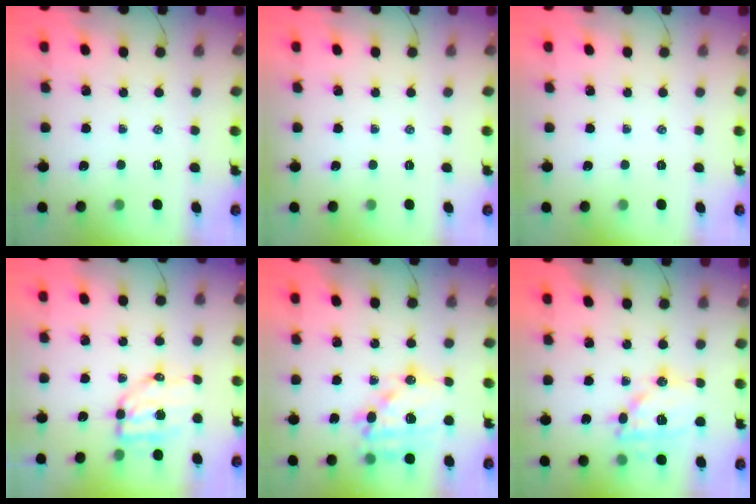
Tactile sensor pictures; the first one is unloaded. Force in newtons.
{"total": 0.0}
{"total": 0.0}
{"total": 6.6, "press": 6.5, "slide": 1.3}
{"total": 17.4, "press": 17.1, "slide": 3.2}
{"total": 15.7, "press": 15.6, "slide": 1.5}